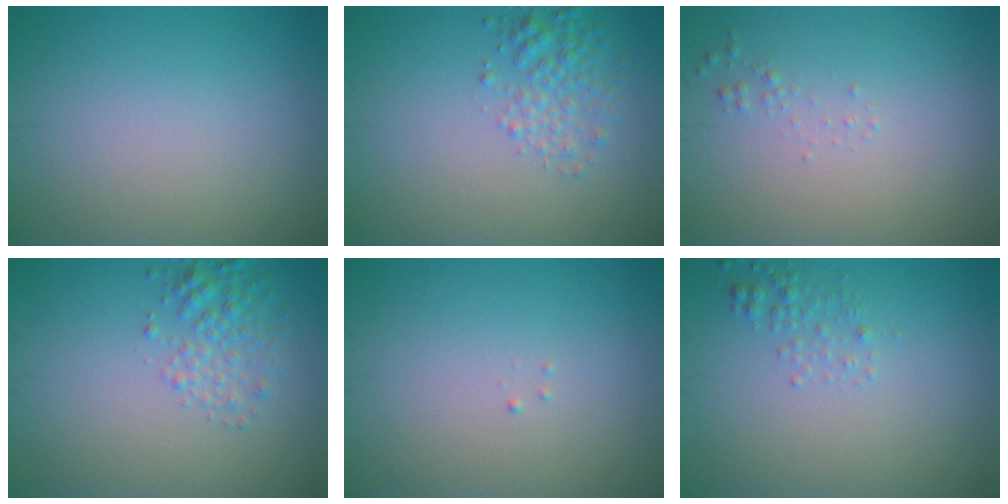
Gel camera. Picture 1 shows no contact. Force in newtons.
{"total": 2.6, "press": 2.6, "slide": 0.1}
{"total": 0.6, "press": 0.6, "slide": 0.0}
{"total": 2.6, "press": 2.6, "slide": 0.1}
{"total": 0.0}
{"total": 1.3, "press": 1.3, "slide": 0.1}